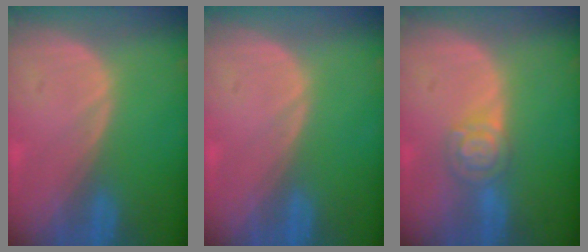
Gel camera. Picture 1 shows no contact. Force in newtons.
{"total": 0.0}
{"total": 5.1, "press": 4.4, "slide": 2.5}